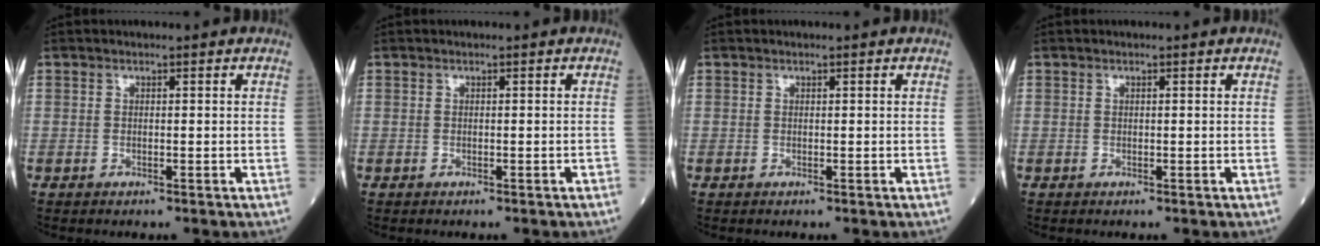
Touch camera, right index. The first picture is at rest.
{"total": 0.0}
{"total": 0.0}
{"total": 0.0}